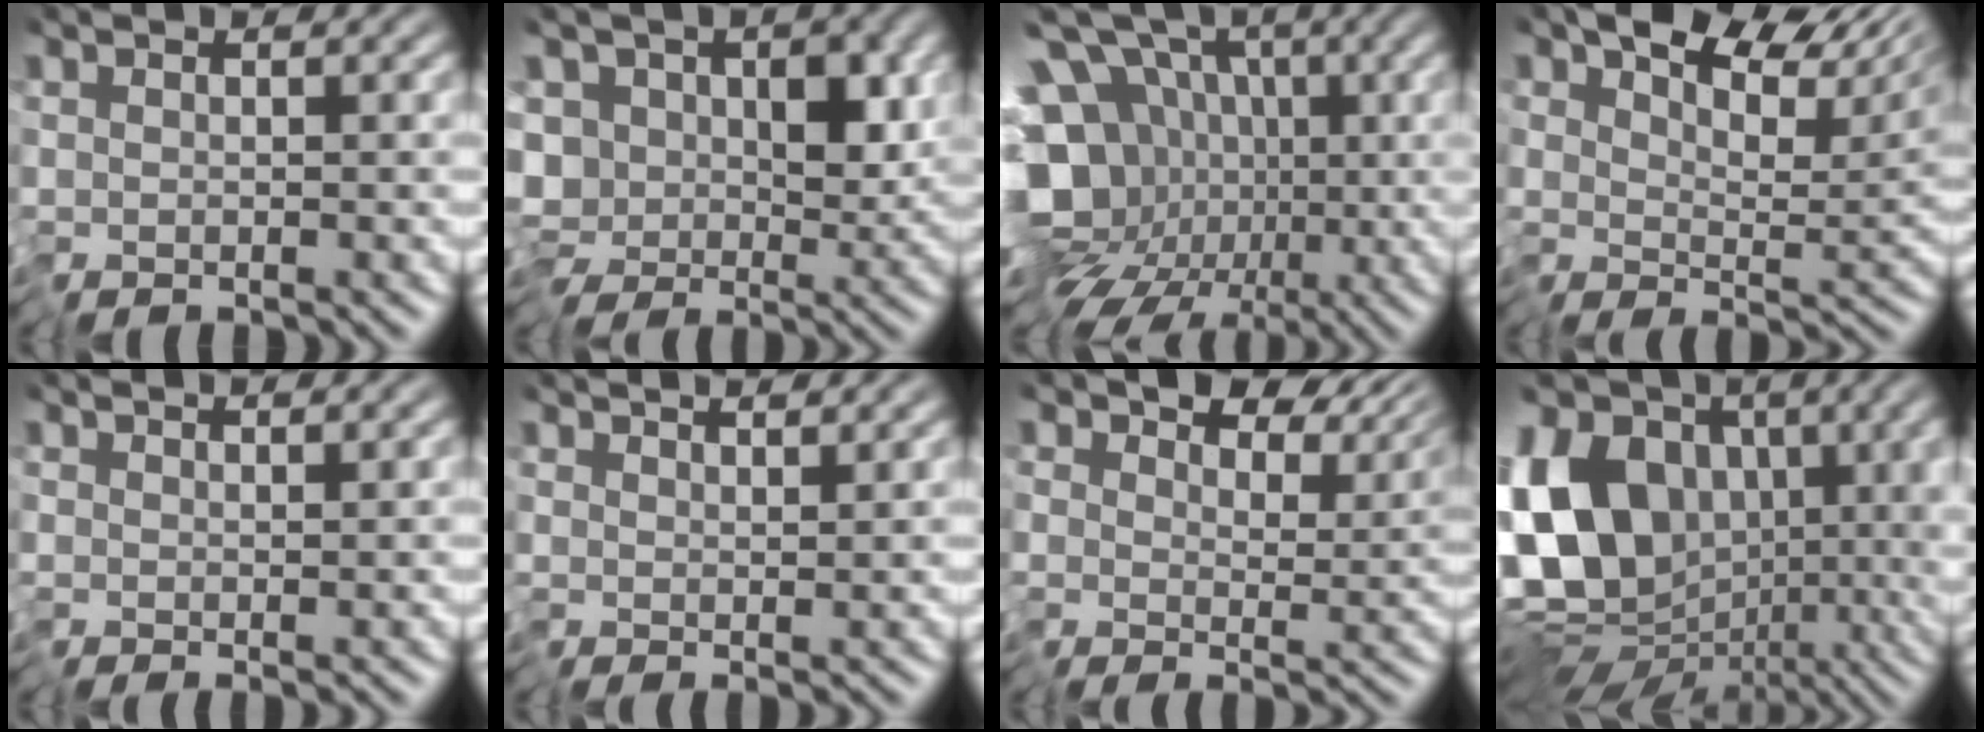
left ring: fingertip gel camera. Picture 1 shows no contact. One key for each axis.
{"total": 8.0, "fx": -0.1, "fy": 5.8, "fz": 5.5, "tx": -0.079, "ty": 0.002, "tz": -0.007}
{"total": 15.5, "fx": -1.1, "fy": 13.0, "fz": 8.4, "tx": -0.160, "ty": -0.007, "tz": -0.038}
{"total": 9.3, "fx": 7.2, "fy": 3.3, "fz": 5.0, "tx": -0.075, "ty": 0.015, "tz": 0.122}
{"total": 1.0, "fx": 0.8, "fy": -0.6, "fz": -0.1, "tx": 0.001, "ty": 0.009, "tz": 0.018}
{"total": 2.1, "fx": 2.0, "fy": -0.6, "fz": 0.3, "tx": -0.009, "ty": 0.014, "tz": 0.036}
{"total": 7.0, "fx": 5.3, "fy": 3.5, "fz": 3.0, "tx": -0.048, "ty": 0.002, "tz": 0.094}
{"total": 15.5, "fx": 1.3, "fy": 11.3, "fz": 10.5, "tx": -0.199, "ty": 0.011, "tz": 0.021}